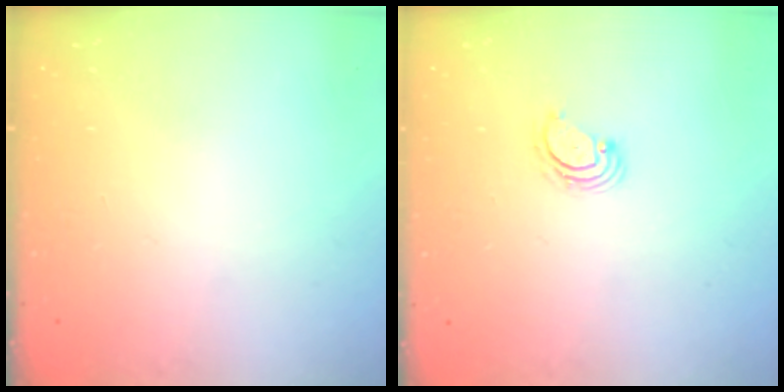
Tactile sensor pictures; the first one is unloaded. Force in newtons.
{"total": 3.3, "press": 3.3, "slide": 0.6}